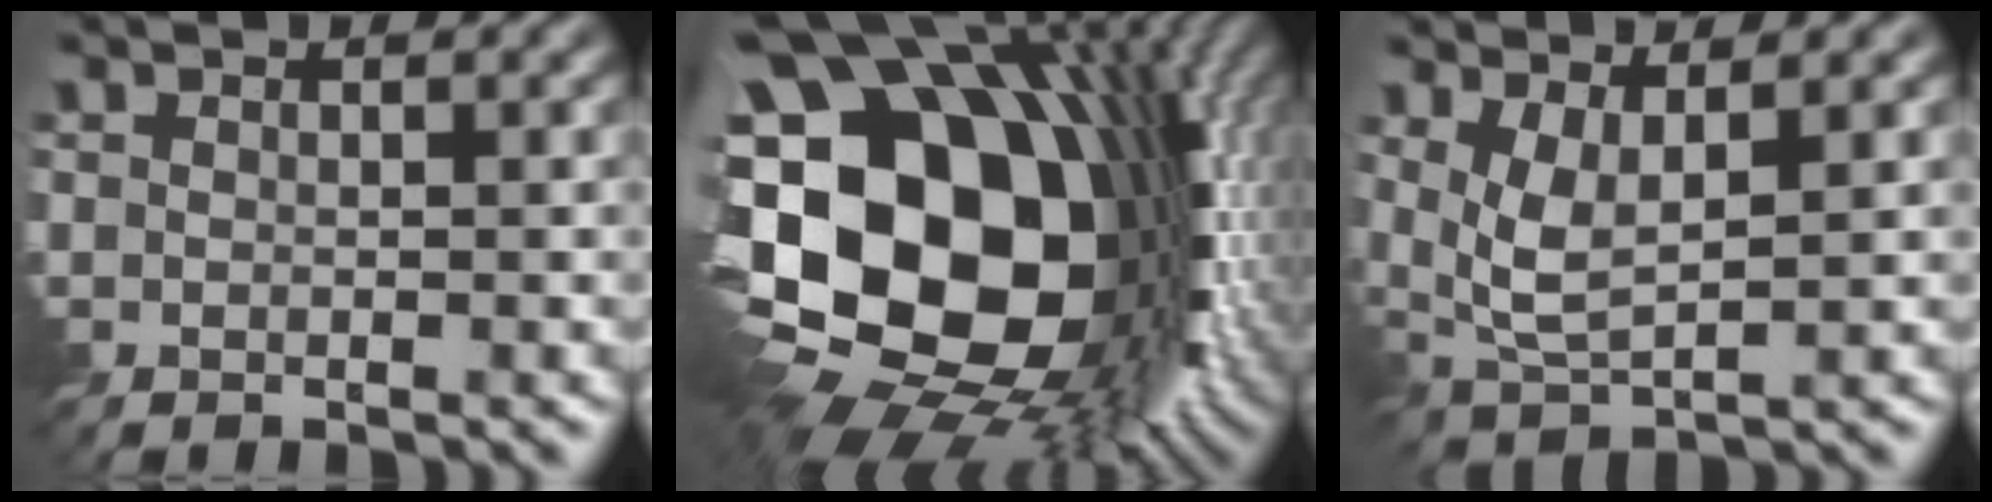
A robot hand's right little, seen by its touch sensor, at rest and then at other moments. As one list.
[{"total": 22.0, "force": [-1.6, 15.0, 16.0], "torque": [-0.299, 0.003, -0.034]}, {"total": 3.5, "force": [1.0, 1.3, 3.1], "torque": [-0.074, -0.009, 0.023]}]